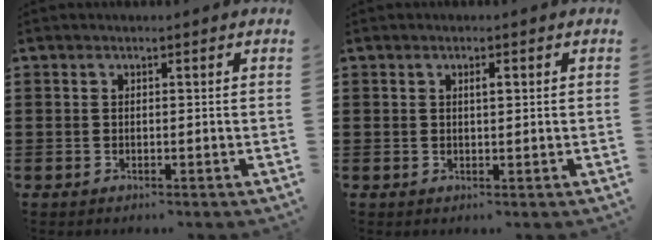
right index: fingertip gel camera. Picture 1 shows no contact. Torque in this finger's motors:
{"motor_torque": [0.50, -0.19, 0.06, 0.06]}